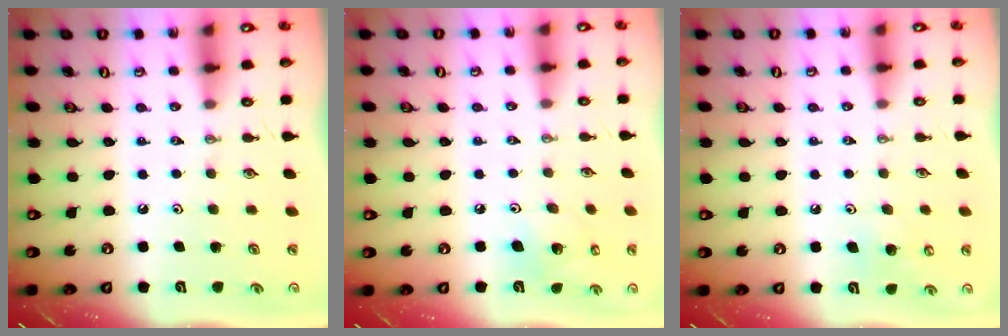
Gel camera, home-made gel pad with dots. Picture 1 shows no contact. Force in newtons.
{"total": 7.2, "press": 7.1, "slide": 1.1}
{"total": 7.8, "press": 7.6, "slide": 1.6}